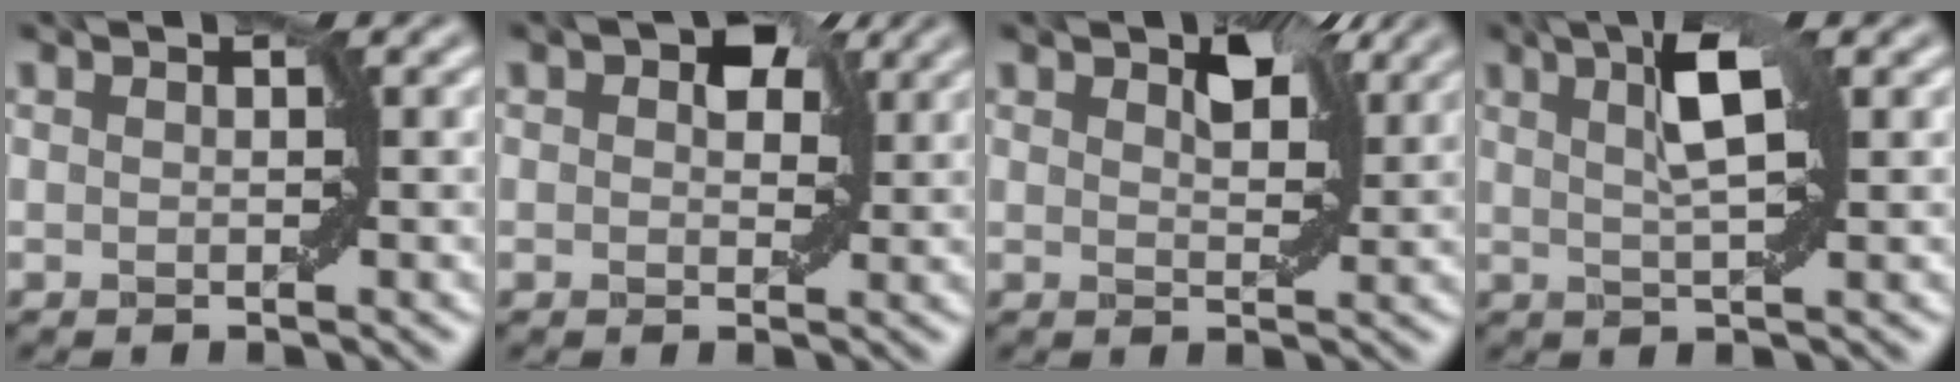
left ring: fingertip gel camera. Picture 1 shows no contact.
{"total": 3.3, "force": [1.3, 2.1, 2.3], "torque": [-0.030, 0.005, 0.015]}
{"total": 3.6, "force": [2.2, 1.5, 2.5], "torque": [-0.041, 0.003, 0.034]}
{"total": 3.9, "force": [1.5, 0.8, 3.6], "torque": [-0.065, 0.006, 0.026]}